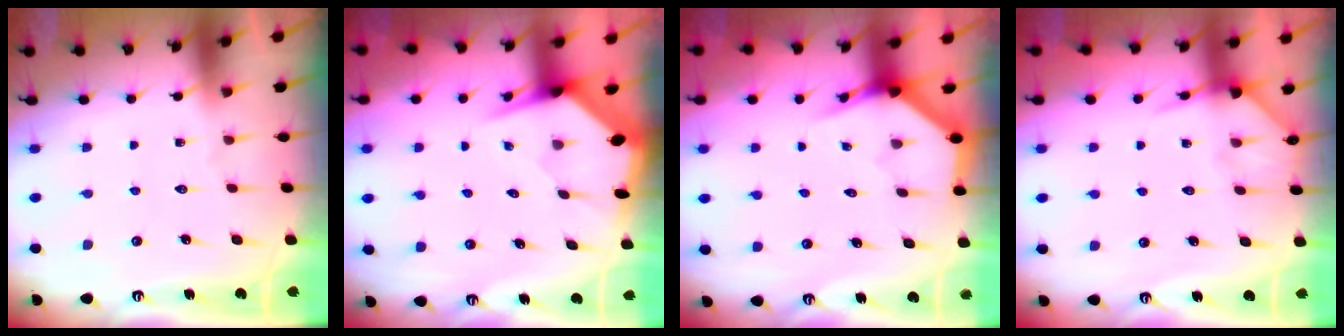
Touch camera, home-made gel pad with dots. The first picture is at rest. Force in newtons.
{"total": 3.3, "press": 3.3, "slide": 0.1}
{"total": 3.8, "press": 3.8, "slide": 0.2}
{"total": 6.2, "press": 6.2, "slide": 0.5}